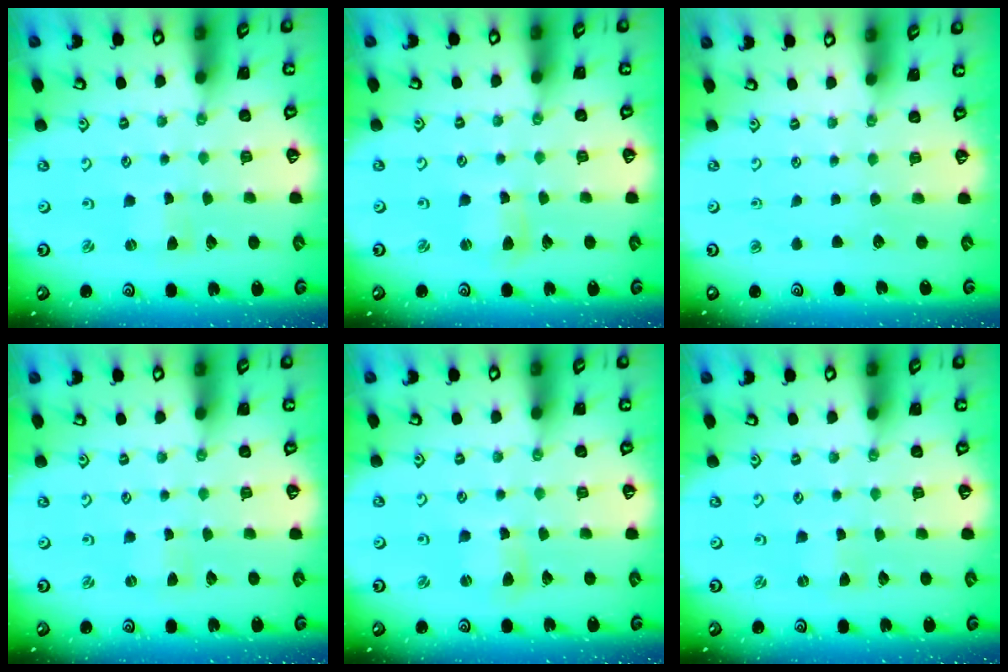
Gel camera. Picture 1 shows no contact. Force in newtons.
{"total": 2.4, "press": 2.4, "slide": 0.2}
{"total": 0.0}
{"total": 0.0}
{"total": 2.6, "press": 2.5, "slide": 0.3}
{"total": 0.0}